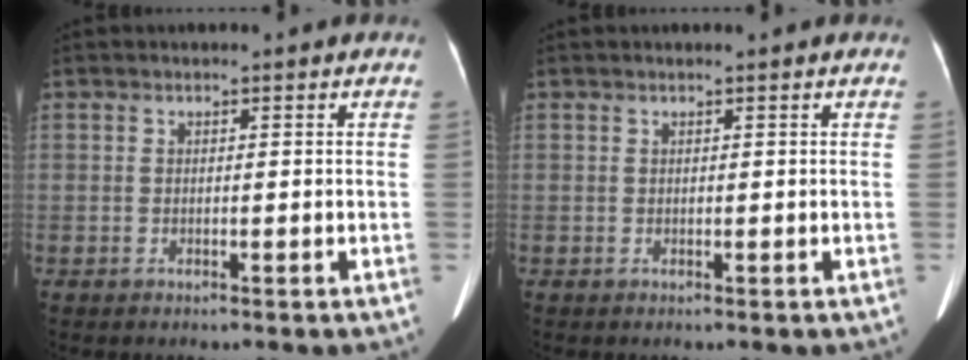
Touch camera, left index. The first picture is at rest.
{"total": 0.7, "force": [0.5, 0.1, 0.4], "torque": [-0.004, 0.008, 0.007]}